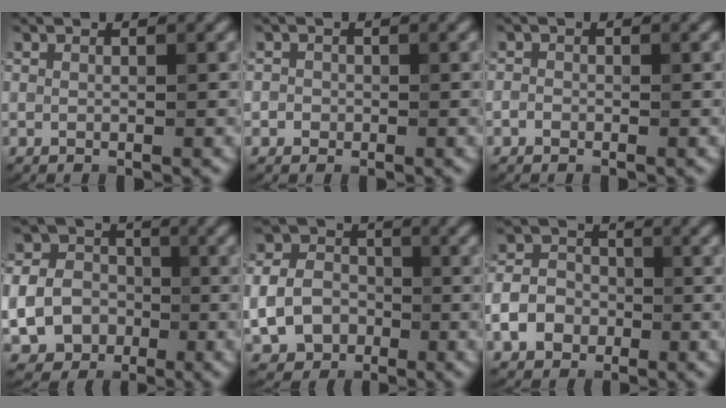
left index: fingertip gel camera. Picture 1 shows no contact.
{"total": 1.3, "force": [-0.1, 1.2, 0.3], "torque": [0.017, 0.009, -0.021]}
{"total": 0.6, "force": [-0.3, 0.5, 0.3], "torque": [0.004, 0.003, -0.012]}
{"total": 11.9, "force": [-2.7, 10.7, 4.6], "torque": [-0.117, -0.018, -0.061]}
{"total": 5.7, "force": [-1.1, 4.7, 3.1], "torque": [-0.071, -0.006, -0.023]}
{"total": 3.6, "force": [-1.3, 2.8, 1.7], "torque": [-0.031, 0.006, -0.031]}